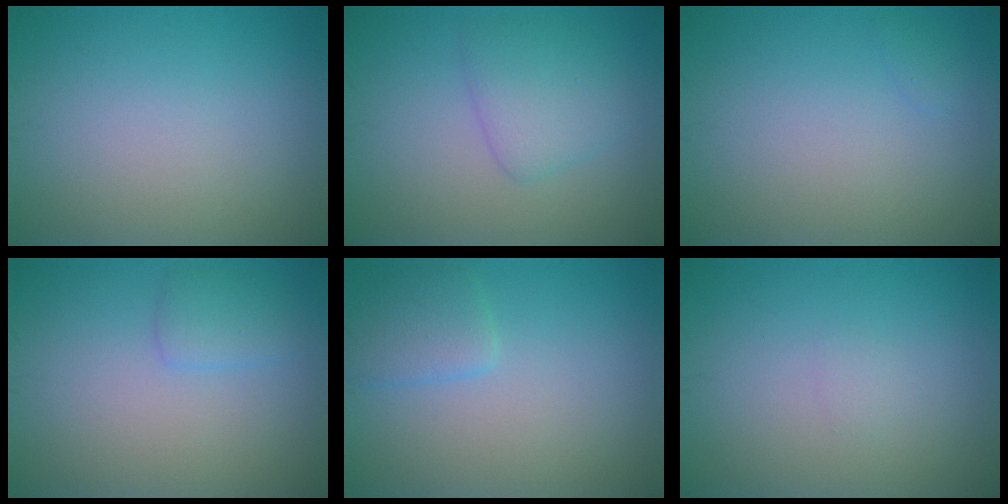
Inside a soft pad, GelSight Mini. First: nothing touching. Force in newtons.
{"total": 3.0, "press": 3.0, "slide": 0.2}
{"total": 0.5, "press": 0.5, "slide": 0.0}
{"total": 1.6, "press": 1.6, "slide": 0.1}
{"total": 2.1, "press": 2.1, "slide": 0.2}
{"total": 0.5, "press": 0.5, "slide": 0.1}